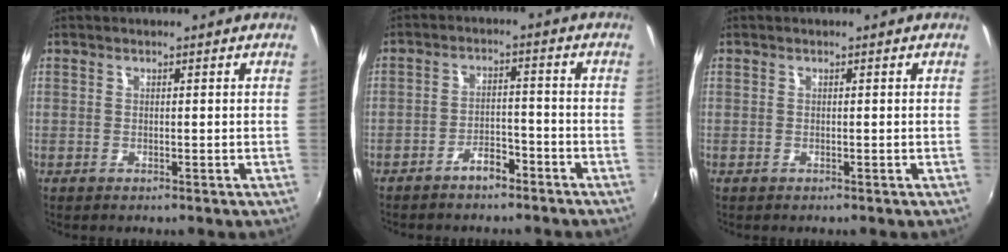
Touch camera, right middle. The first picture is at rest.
{"total": 4.5, "force": [-3.7, 1.7, 2.0], "torque": [-0.049, 0.015, -0.052]}
{"total": 0.0}